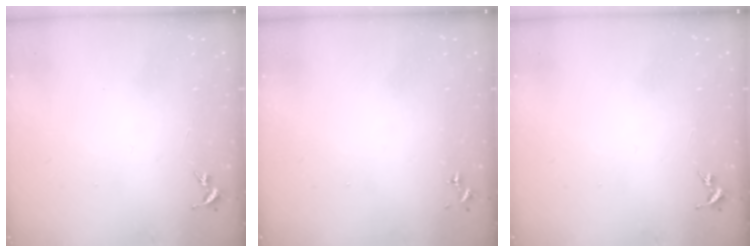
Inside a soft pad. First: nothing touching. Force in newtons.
{"total": 0.0}
{"total": 0.0}